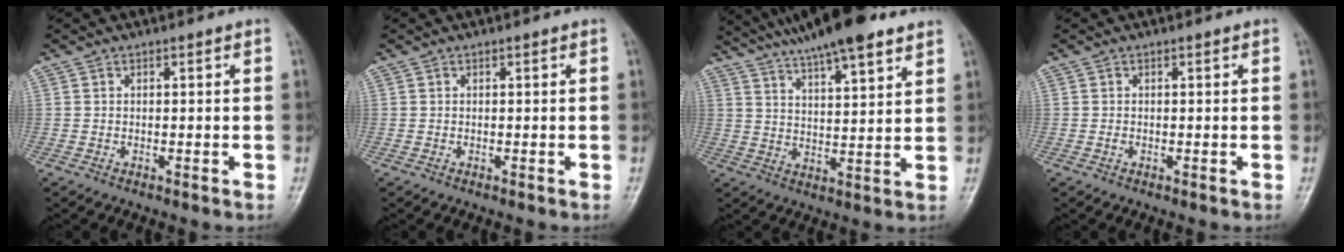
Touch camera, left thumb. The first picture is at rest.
{"total": 0.0}
{"total": 15.9, "force": [12.1, 3.2, 9.9], "torque": [-0.145, -0.030, 0.195]}
{"total": 0.5, "force": [0.0, 0.3, 0.4], "torque": [-0.006, 0.006, 0.003]}